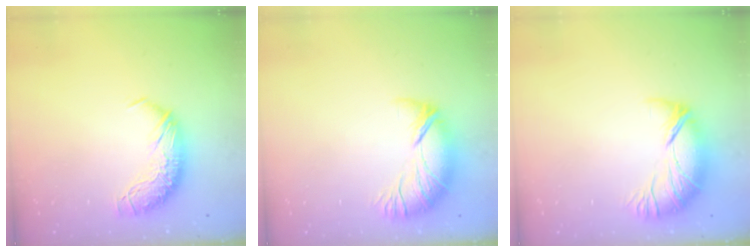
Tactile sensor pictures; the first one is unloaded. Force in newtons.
{"total": 2.6, "press": 1.6, "slide": 2.0}
{"total": 2.6, "press": 1.8, "slide": 1.9}